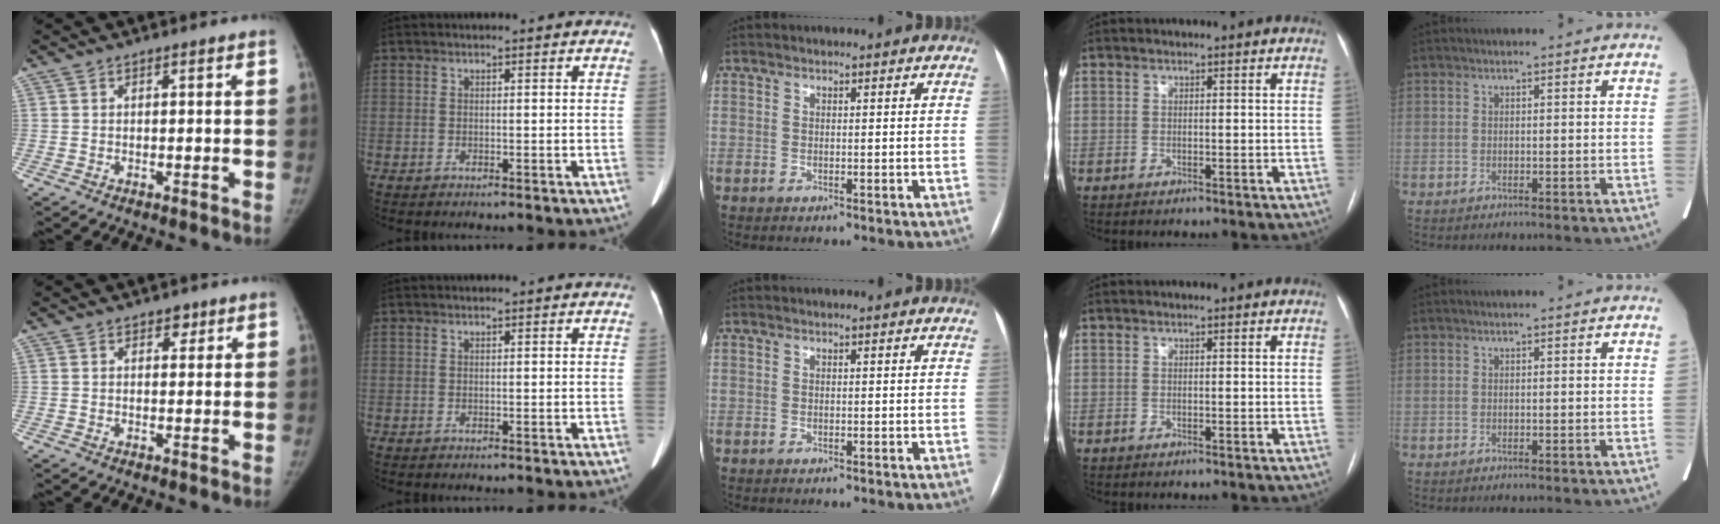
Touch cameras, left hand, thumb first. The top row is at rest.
{"thumb": {"total": 1.6, "force": [1.0, 1.1, 0.7], "torque": [0.005, -0.004, 0.011]}}